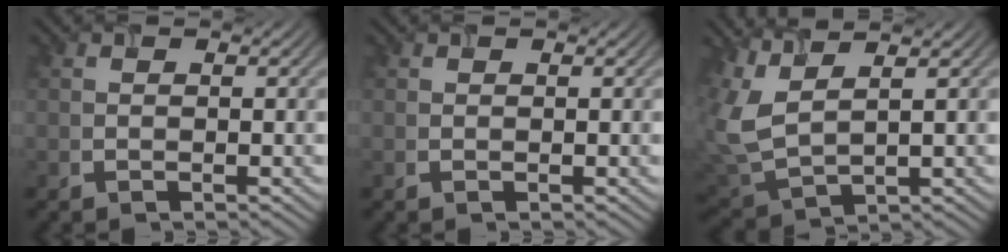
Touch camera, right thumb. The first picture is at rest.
{"total": 0.0}
{"total": 7.0, "force": [3.5, 2.6, 5.4], "torque": [-0.155, 0.001, 0.075]}